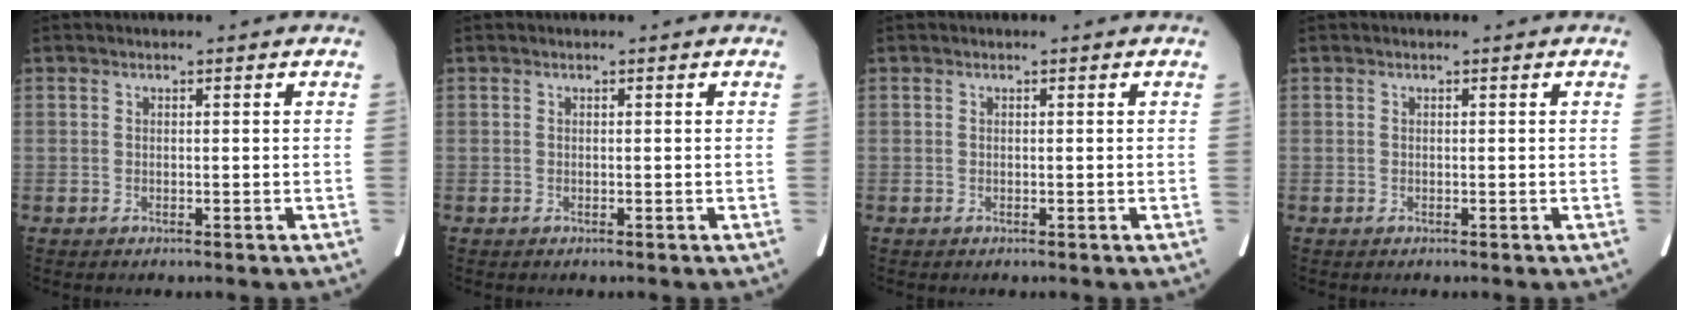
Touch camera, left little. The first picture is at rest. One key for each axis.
{"total": 0.0}
{"total": 0.0}
{"total": 0.0}